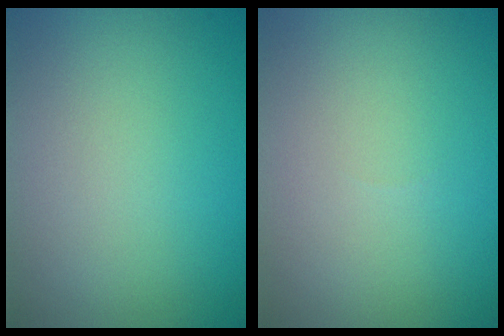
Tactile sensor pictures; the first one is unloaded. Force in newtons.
{"total": 0.0}